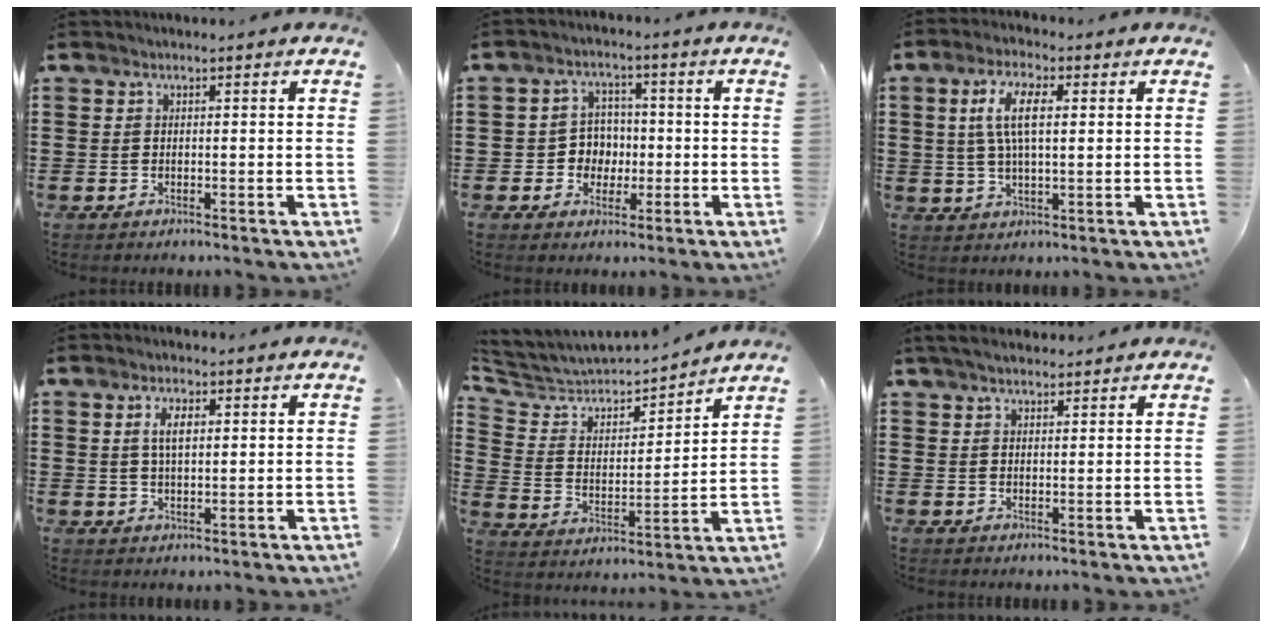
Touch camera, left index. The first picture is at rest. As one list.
[{"total": 4.6, "force": [-0.8, 4.4, 1.3], "torque": [-0.041, 0.012, -0.017]}, {"total": 7.1, "force": [1.4, 2.9, 6.3], "torque": [-0.142, 0.007, 0.018]}, {"total": 3.4, "force": [1.0, 1.4, 2.9], "torque": [-0.063, 0.008, 0.016]}, {"total": 4.3, "force": [4.0, 1.4, 0.8], "torque": [-0.046, -0.034, 0.059]}, {"total": 3.1, "force": [2.6, 0.9, 1.4], "torque": [-0.033, 0.002, 0.050]}]